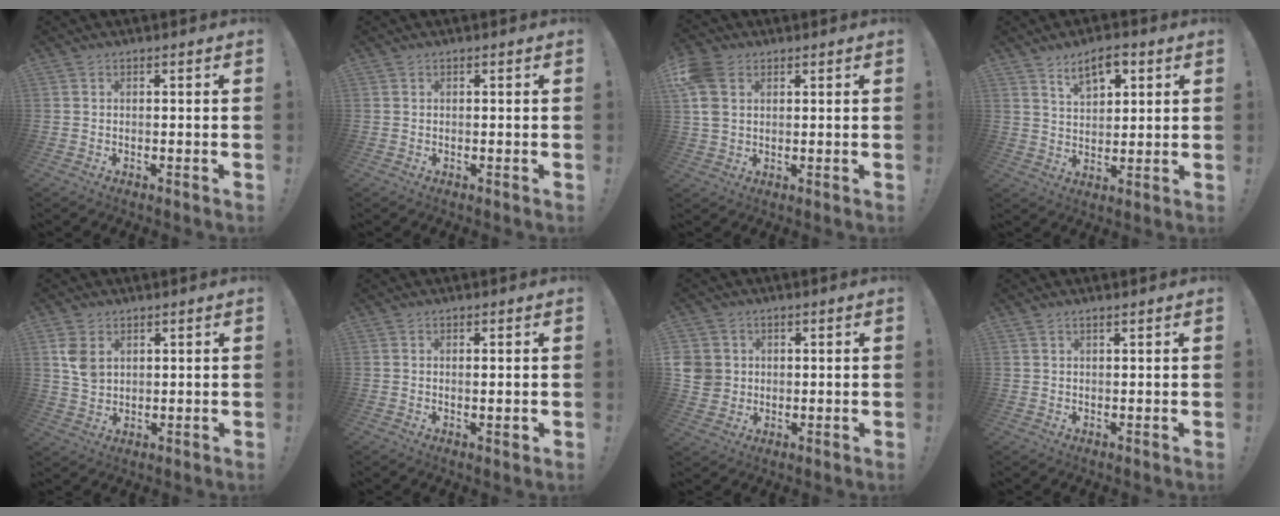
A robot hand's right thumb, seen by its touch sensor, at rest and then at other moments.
{"total": 0.0}
{"total": 8.1, "force": [2.7, 5.7, 5.0], "torque": [-0.110, 0.000, 0.056]}
{"total": 8.3, "force": [5.1, 4.3, 4.9], "torque": [-0.072, -0.018, 0.090]}
{"total": 6.7, "force": [2.6, 4.8, 3.8], "torque": [-0.051, -0.005, 0.051]}
{"total": 1.6, "force": [0.5, 0.4, 1.4], "torque": [-0.005, -0.010, 0.005]}
{"total": 5.6, "force": [0.9, 5.3, 1.5], "torque": [-0.040, -0.002, 0.019]}
{"total": 0.9, "force": [0.8, 0.1, 0.4], "torque": [-0.015, 0.004, 0.017]}